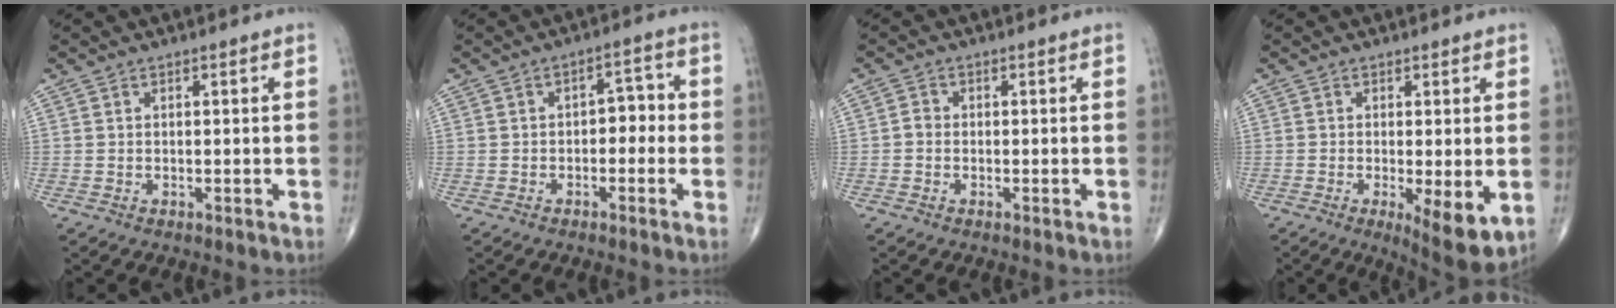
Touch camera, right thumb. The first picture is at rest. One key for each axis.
{"total": 4.3, "fx": -0.8, "fy": 2.8, "fz": 3.2, "tx": -0.018, "ty": 0.024, "tz": -0.020}
{"total": 1.4, "fx": -0.4, "fy": 1.1, "fz": 0.7, "tx": -0.007, "ty": 0.003, "tz": -0.011}
{"total": 8.1, "fx": -1.8, "fy": 2.3, "fz": 7.5, "tx": -0.109, "ty": -0.023, "tz": -0.026}